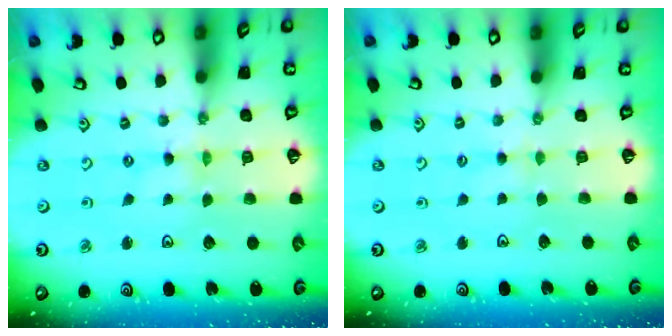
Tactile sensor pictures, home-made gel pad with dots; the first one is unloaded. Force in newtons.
{"total": 1.5, "press": 1.5, "slide": 0.3}